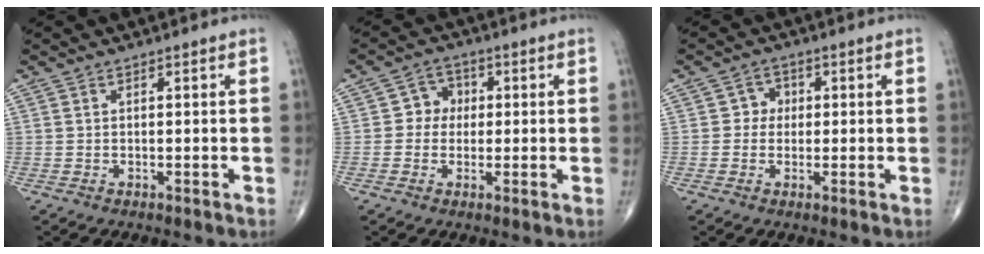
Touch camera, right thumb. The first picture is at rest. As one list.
[{"total": 4.5, "force": [0.2, 4.2, 1.8], "torque": [0.003, 0.011, -0.006]}, {"total": 3.1, "force": [0.2, 2.9, 1.1], "torque": [0.007, 0.009, -0.005]}]